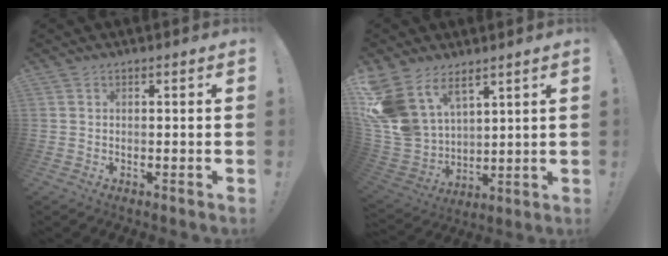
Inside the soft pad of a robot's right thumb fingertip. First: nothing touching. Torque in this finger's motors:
{"motor_torque": [0.46, 0.67, 1.39, 1.00, 0.19]}